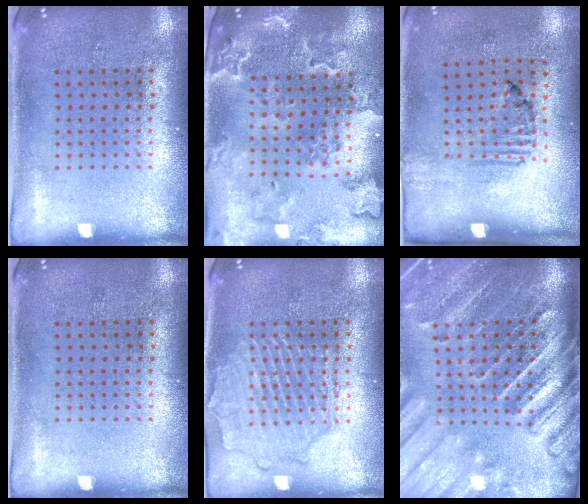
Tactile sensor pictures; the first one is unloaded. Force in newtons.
{"total": 2.0, "press": 2.0, "slide": 0.2}
{"total": 1.7, "press": 1.0, "slide": 1.4}
{"total": 0.0}
{"total": 2.6, "press": 2.6, "slide": 0.2}
{"total": 4.3, "press": 3.6, "slide": 2.5}